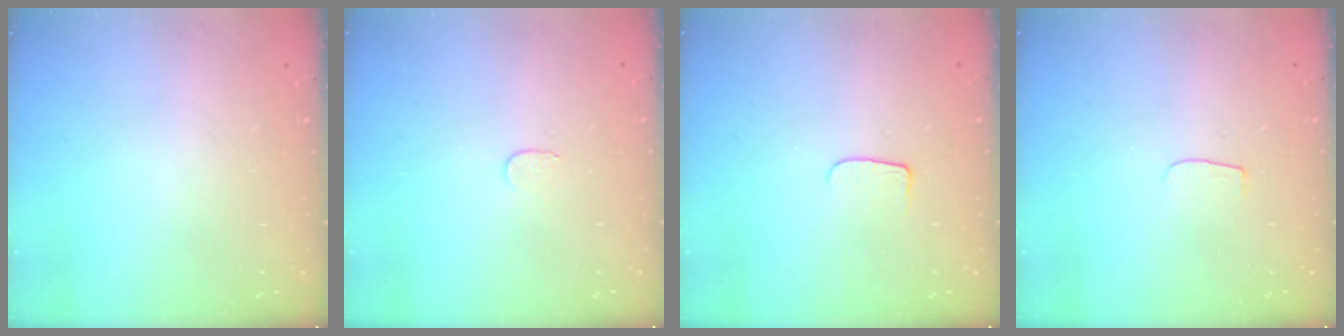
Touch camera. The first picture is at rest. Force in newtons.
{"total": 3.0, "press": 3.0, "slide": 0.3}
{"total": 5.3, "press": 5.2, "slide": 0.6}
{"total": 3.0, "press": 3.0, "slide": 0.4}